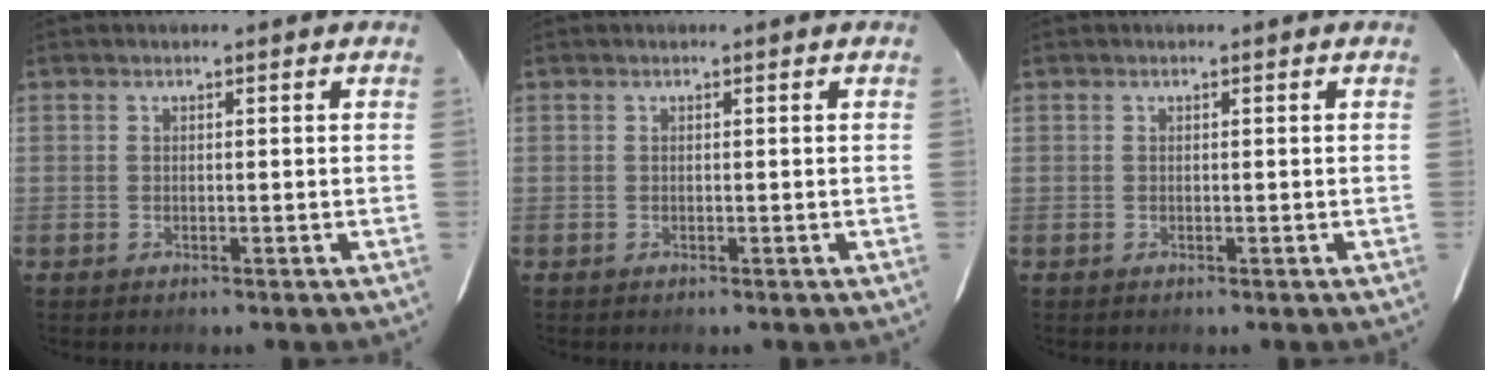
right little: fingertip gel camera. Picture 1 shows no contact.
{"total": 0.0}
{"total": 0.0}